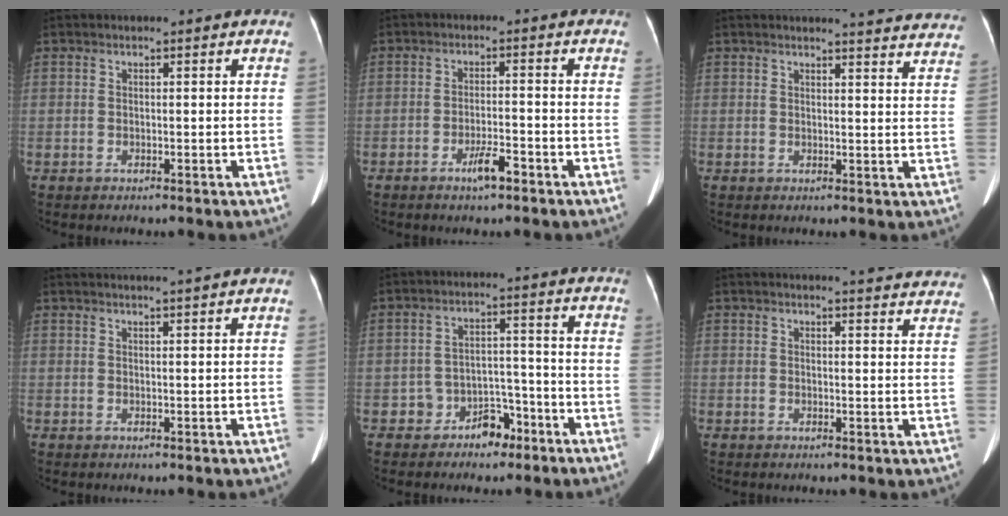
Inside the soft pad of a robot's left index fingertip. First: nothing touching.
{"total": 3.6, "force": [-2.5, 0.6, 2.6], "torque": [-0.049, -0.005, -0.042]}
{"total": 13.1, "force": [12.7, 0.9, 2.9], "torque": [-0.013, -0.066, 0.112]}
{"total": 4.7, "force": [4.2, -0.9, 2.1], "torque": [-0.024, 0.014, 0.051]}
{"total": 5.0, "force": [-3.6, 3.3, 1.4], "torque": [-0.017, 0.017, -0.051]}
{"total": 11.9, "force": [11.5, 0.9, 2.9], "torque": [-0.015, -0.048, 0.102]}